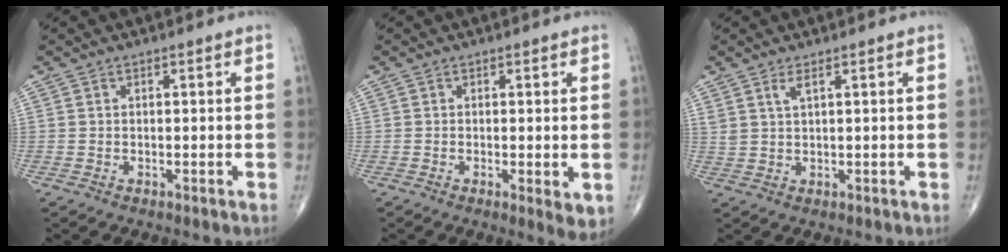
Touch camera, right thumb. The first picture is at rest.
{"total": 3.6, "force": [-0.6, 0.9, 3.4], "torque": [-0.053, -0.013, -0.011]}
{"total": 2.2, "force": [1.3, 0.5, 1.7], "torque": [-0.039, -0.005, 0.032]}